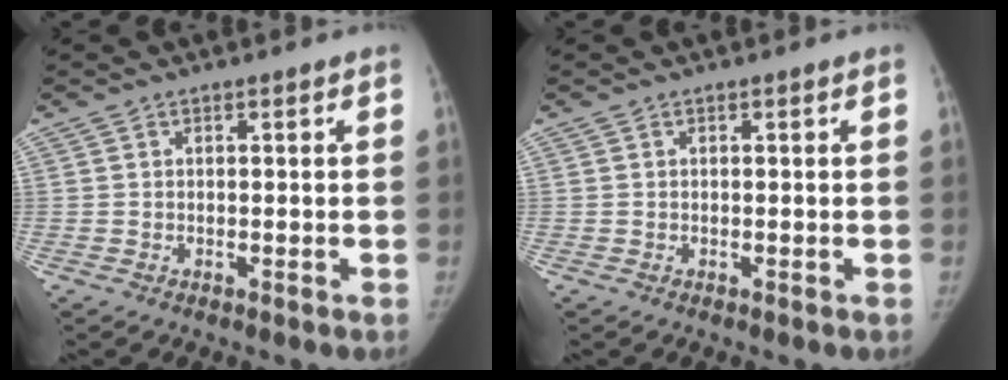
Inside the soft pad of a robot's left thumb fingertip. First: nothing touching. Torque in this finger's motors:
{"motor_torque": [0.01, 0.00, 0.26, -0.07, 0.00]}